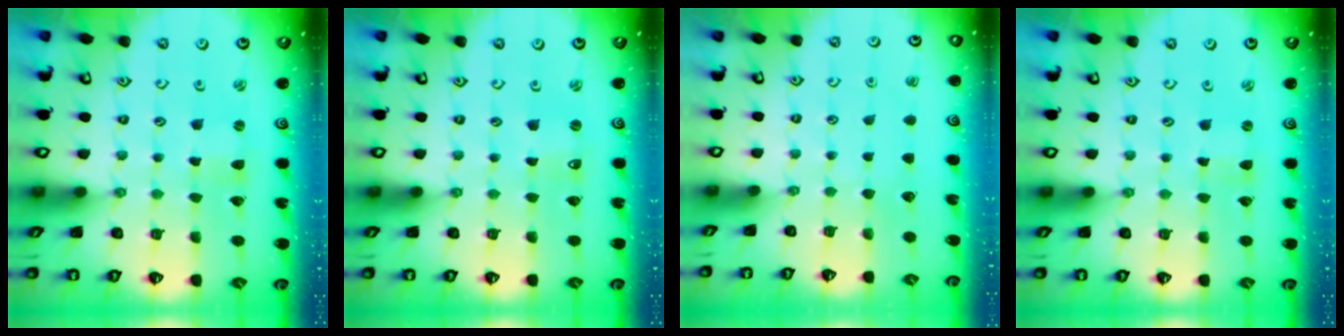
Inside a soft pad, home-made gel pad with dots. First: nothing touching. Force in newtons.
{"total": 0.6, "press": 0.6, "slide": 0.1}
{"total": 0.0}
{"total": 0.0}